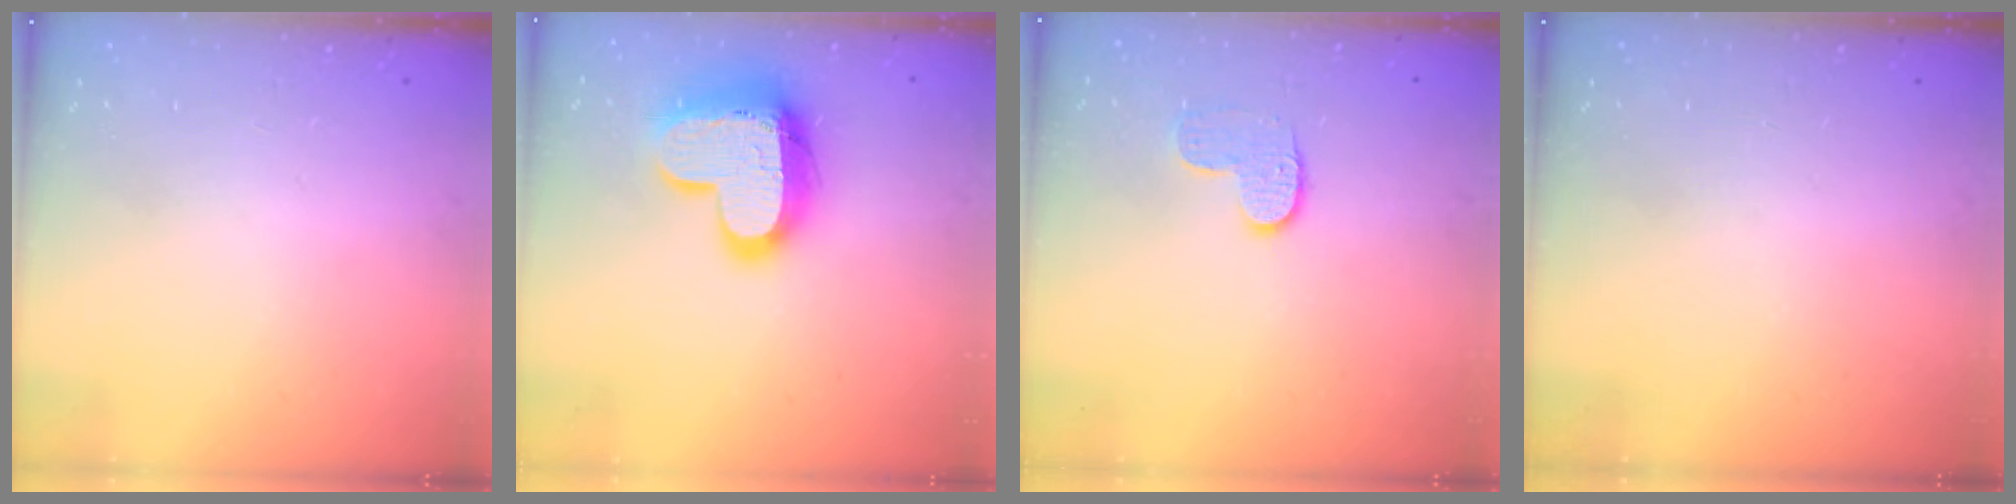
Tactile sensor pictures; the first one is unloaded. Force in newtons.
{"total": 16.9, "press": 16.8, "slide": 1.3}
{"total": 6.8, "press": 6.8, "slide": 0.2}
{"total": 0.0}